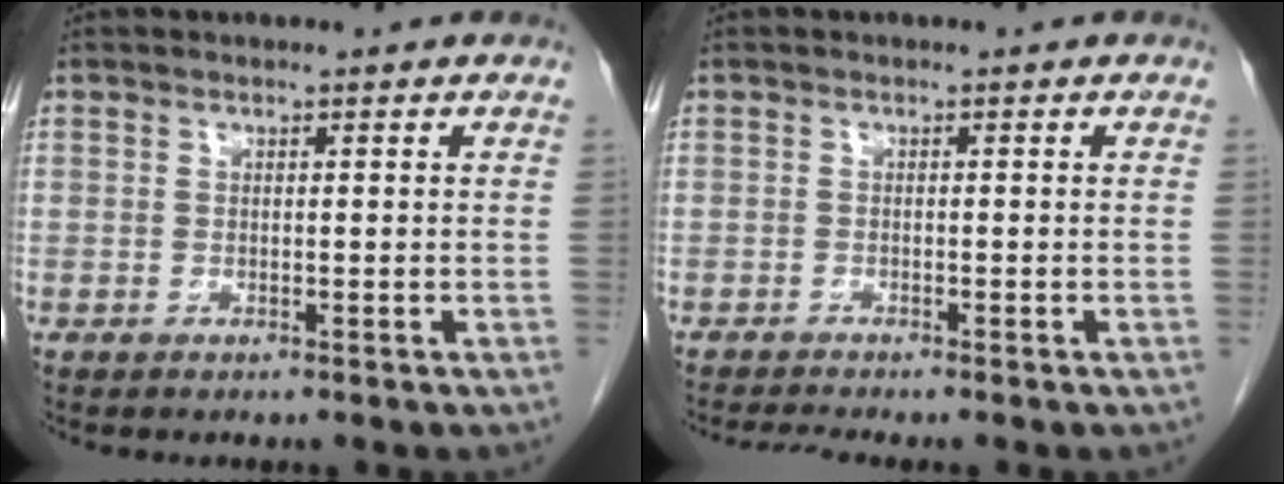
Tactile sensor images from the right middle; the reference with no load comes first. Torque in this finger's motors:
{"motor_torque": [0.02, 0.01, 0.00, 0.00]}